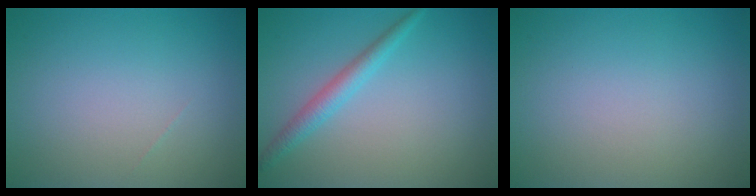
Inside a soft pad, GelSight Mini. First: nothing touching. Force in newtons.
{"total": 2.2, "press": 2.2, "slide": 0.1}
{"total": 0.0}